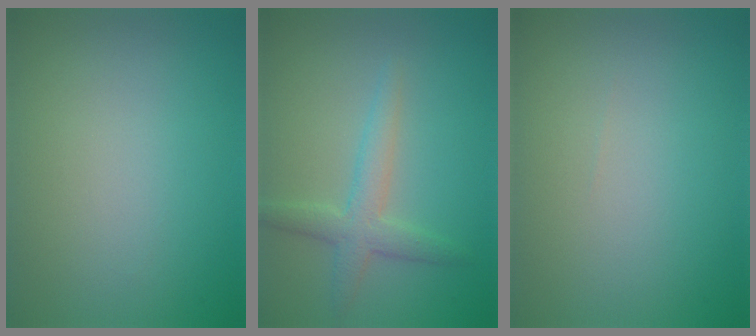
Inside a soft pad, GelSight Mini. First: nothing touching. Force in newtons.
{"total": 3.0, "press": 3.0, "slide": 0.1}
{"total": 0.0}